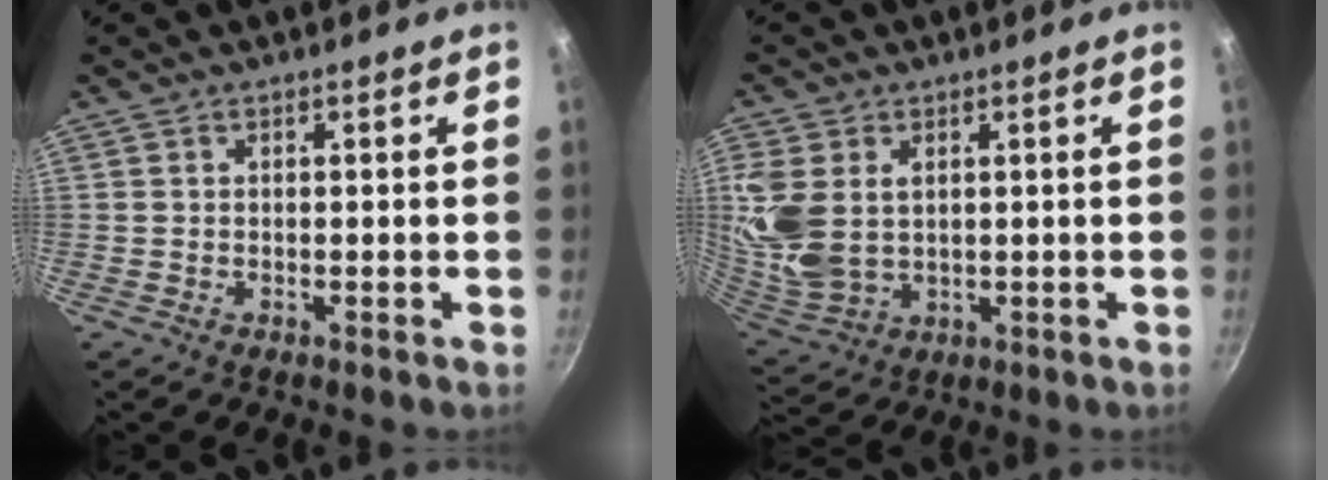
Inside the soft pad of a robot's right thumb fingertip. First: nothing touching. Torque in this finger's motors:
{"motor_torque": [0.63, 2.86, 1.34, 0.69, 0.17]}